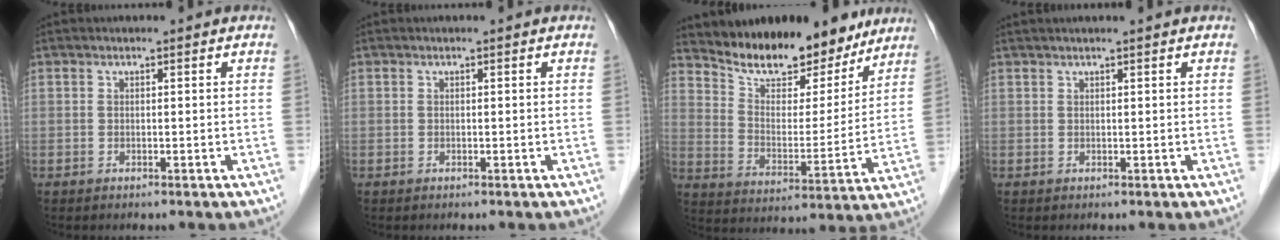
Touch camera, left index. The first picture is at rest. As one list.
[{"total": 0.0}, {"total": 16.1, "force": [14.1, 5.1, 5.9], "torque": [-0.088, -0.012, 0.223]}, {"total": 2.8, "force": [2.4, -0.4, 1.5], "torque": [-0.014, 0.026, 0.039]}]